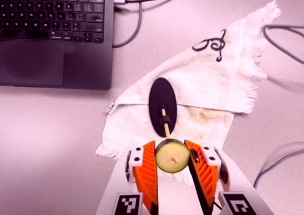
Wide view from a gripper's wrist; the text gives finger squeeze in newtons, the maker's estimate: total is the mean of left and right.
{"total": 11.4, "left": 11.0, "right": 11.8}